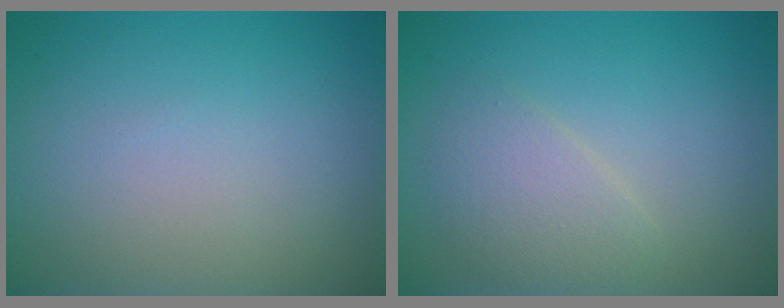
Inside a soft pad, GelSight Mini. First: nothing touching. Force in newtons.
{"total": 2.5, "press": 2.5, "slide": 0.1}